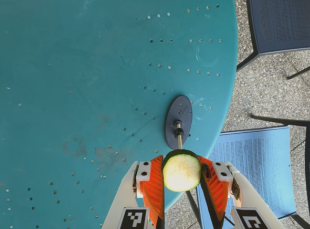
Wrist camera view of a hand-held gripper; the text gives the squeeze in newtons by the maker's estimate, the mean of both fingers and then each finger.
{"total": 13.7, "left": 14.0, "right": 13.4}